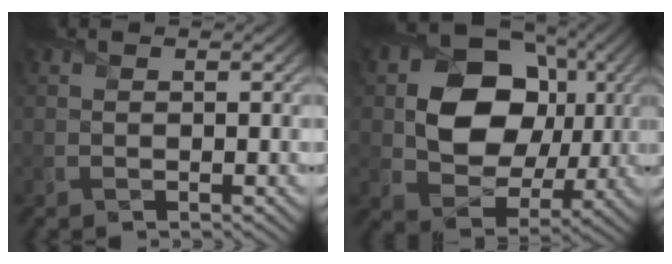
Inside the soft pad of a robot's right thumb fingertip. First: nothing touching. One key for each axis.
{"total": 13.5, "fx": 1.8, "fy": 10.5, "fz": 8.3, "tx": -0.153, "ty": -0.008, "tz": 0.031}